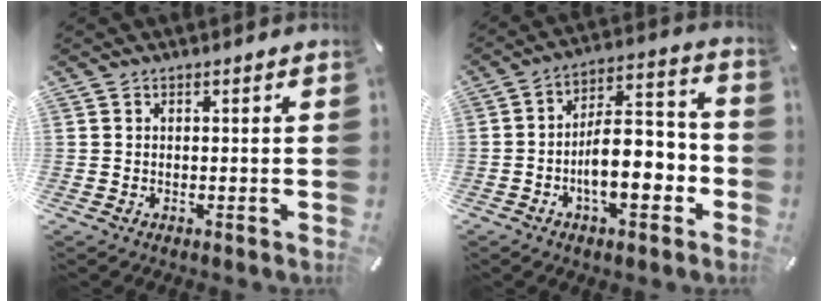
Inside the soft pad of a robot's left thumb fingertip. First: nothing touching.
{"total": 12.9, "force": [-4.2, 6.5, 10.4], "torque": [-0.151, 0.004, -0.078]}